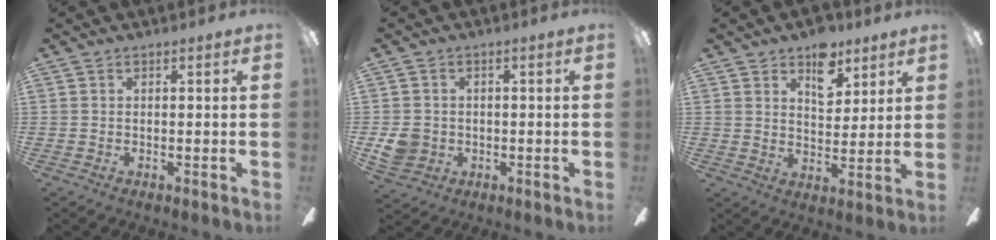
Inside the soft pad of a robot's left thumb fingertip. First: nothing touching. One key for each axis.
{"total": 5.1, "fx": -0.3, "fy": 4.7, "fz": 1.9, "tx": -0.035, "ty": 0.004, "tz": -0.005}
{"total": 9.5, "fx": 6.1, "fy": 5.4, "fz": 4.8, "tx": -0.047, "ty": -0.029, "tz": 0.105}